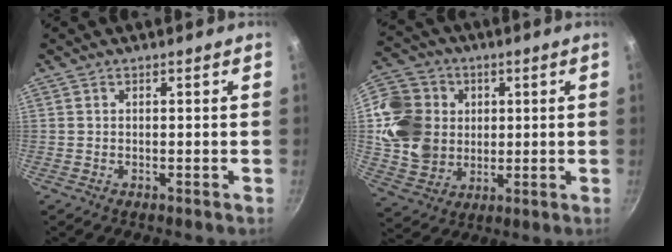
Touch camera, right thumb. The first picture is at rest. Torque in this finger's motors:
{"motor_torque": [-0.37, 0.81, 0.65, 0.62, 0.29]}